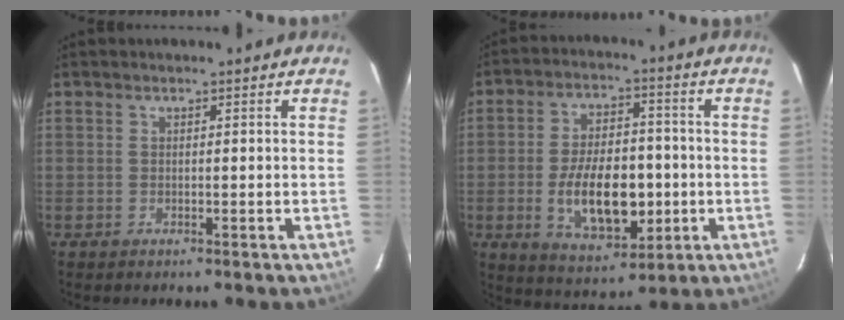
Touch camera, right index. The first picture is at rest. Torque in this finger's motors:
{"motor_torque": [1.02, -0.39, 0.58, 0.16]}